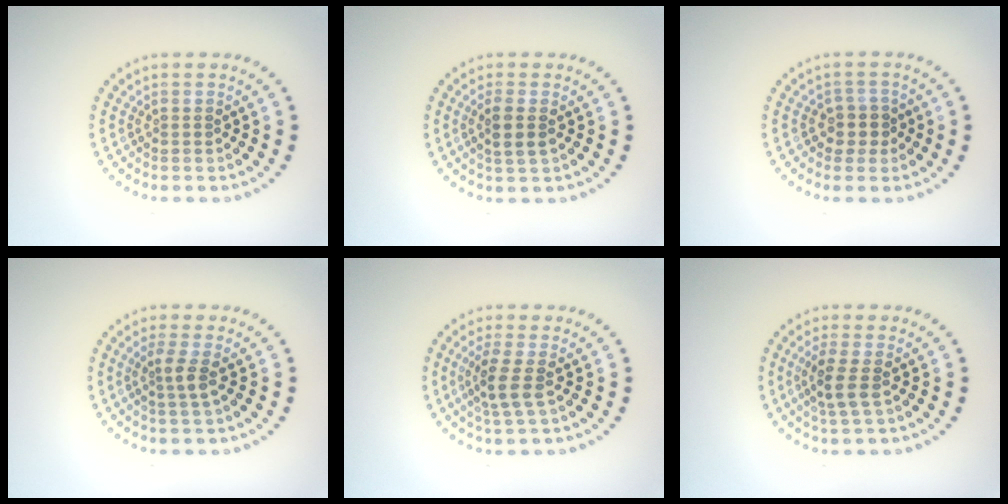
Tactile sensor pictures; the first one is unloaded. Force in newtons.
{"total": 2.0, "press": 1.8, "slide": 0.9}
{"total": 2.0, "press": 1.7, "slide": 1.1}
{"total": 1.8, "press": 1.2, "slide": 1.3}
{"total": 2.6, "press": 2.1, "slide": 1.6}
{"total": 2.4, "press": 2.0, "slide": 1.4}